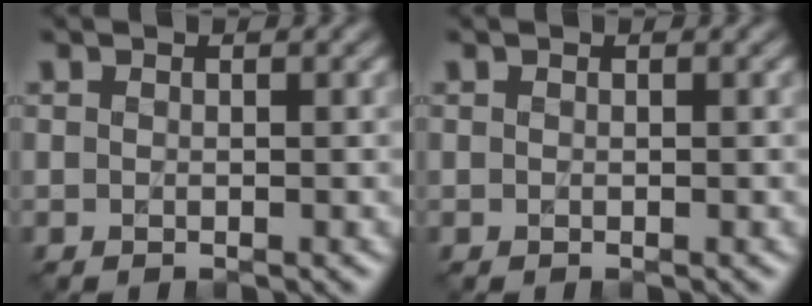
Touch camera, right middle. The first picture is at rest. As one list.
[{"total": 0.0}]